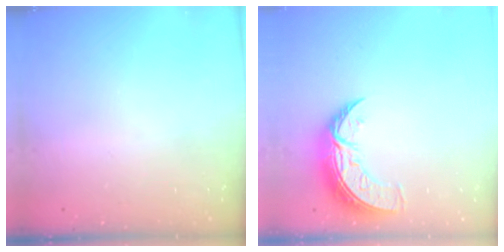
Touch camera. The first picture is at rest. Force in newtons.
{"total": 9.7, "press": 9.7, "slide": 0.8}